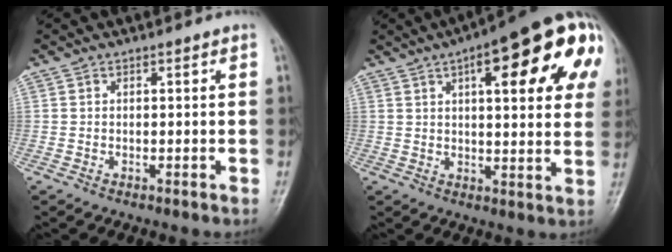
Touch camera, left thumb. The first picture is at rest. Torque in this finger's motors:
{"motor_torque": [2.24, 2.76, 1.45, -1.32, 0.15]}